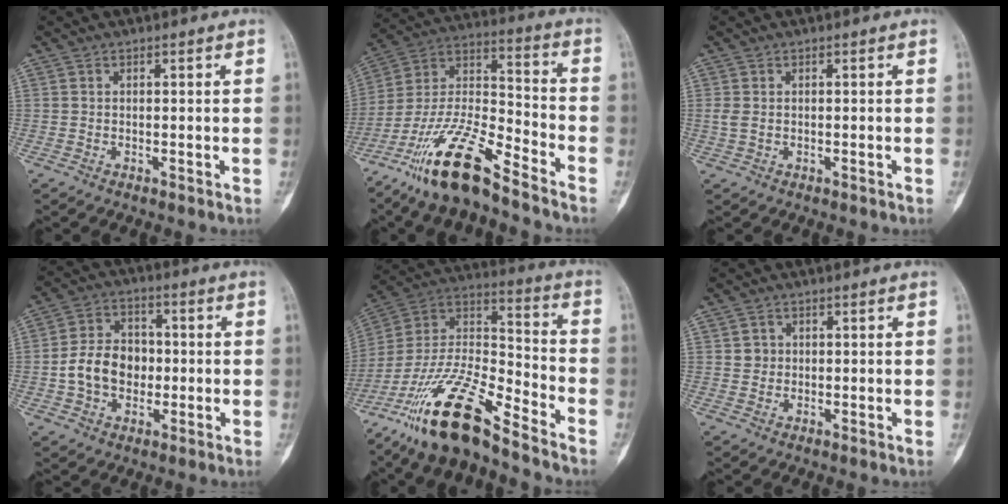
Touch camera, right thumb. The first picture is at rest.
{"total": 18.3, "force": [-13.2, 4.4, 12.0], "torque": [-0.230, 0.073, -0.246]}
{"total": 1.6, "force": [-0.1, 1.1, 1.2], "torque": [-0.035, 0.007, -0.003]}
{"total": 10.4, "force": [-1.3, 8.1, 6.4], "torque": [-0.089, 0.029, -0.029]}
{"total": 21.3, "force": [-15.4, 5.5, 13.7], "torque": [-0.275, 0.067, -0.287]}
{"total": 1.8, "force": [0.3, 1.8, 0.4], "torque": [0.009, 0.006, 0.004]}